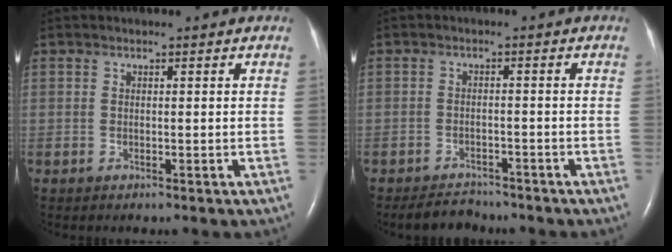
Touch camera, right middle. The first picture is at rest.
{"total": 3.7, "force": [-3.5, 1.3, 0.4], "torque": [-0.017, -0.007, -0.057]}